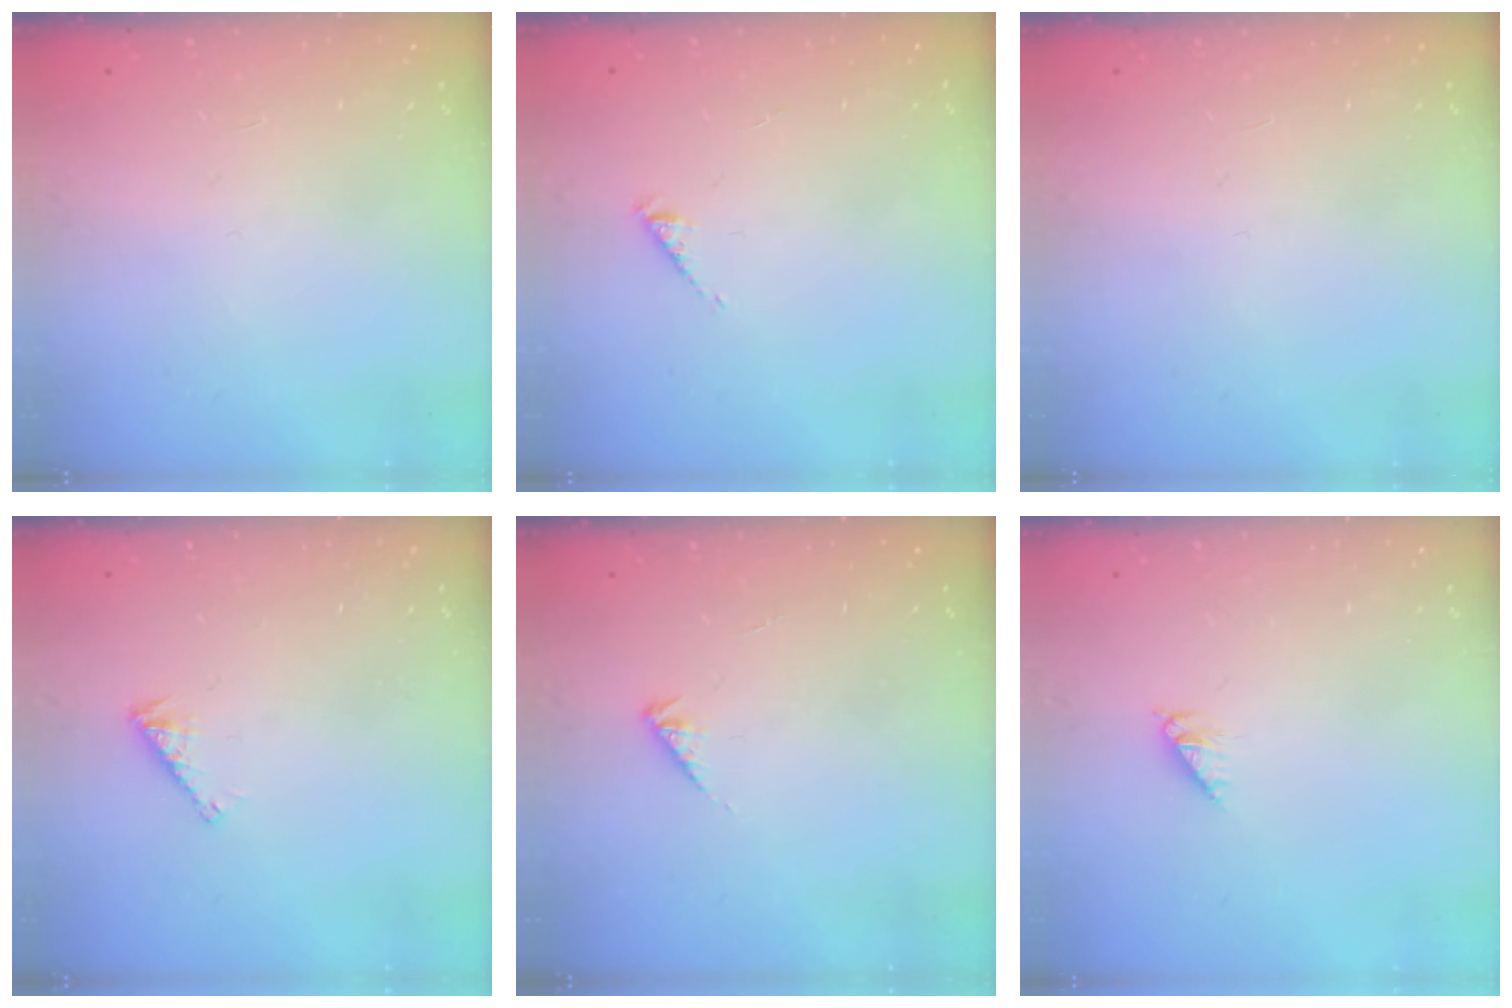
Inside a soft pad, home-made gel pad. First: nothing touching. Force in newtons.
{"total": 1.1, "press": 1.1, "slide": 0.3}
{"total": 0.0}
{"total": 2.5, "press": 2.5, "slide": 0.5}
{"total": 2.5, "press": 2.5, "slide": 0.5}
{"total": 3.2, "press": 3.2, "slide": 0.4}